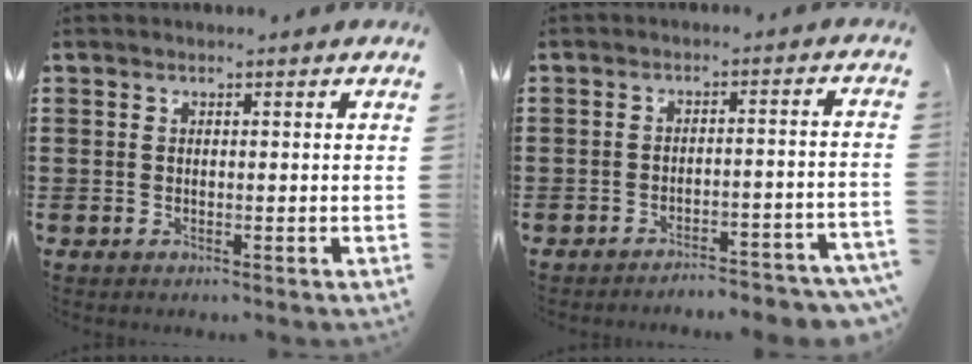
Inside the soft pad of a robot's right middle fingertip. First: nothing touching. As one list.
[{"total": 3.8, "force": [-3.8, -0.1, 0.8], "torque": [-0.015, -0.001, -0.079]}]